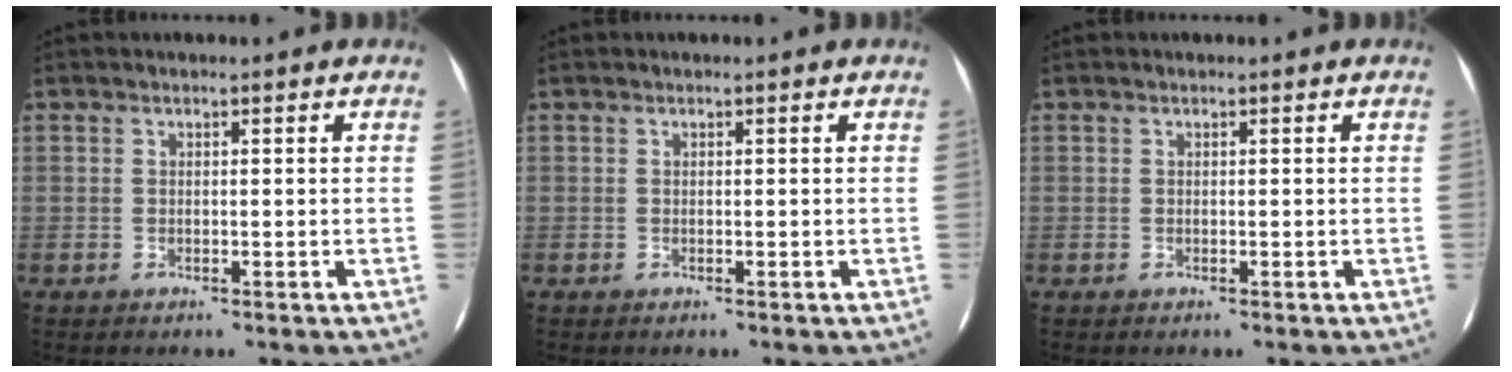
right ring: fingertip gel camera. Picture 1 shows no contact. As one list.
[{"total": 0.0}, {"total": 0.0}]